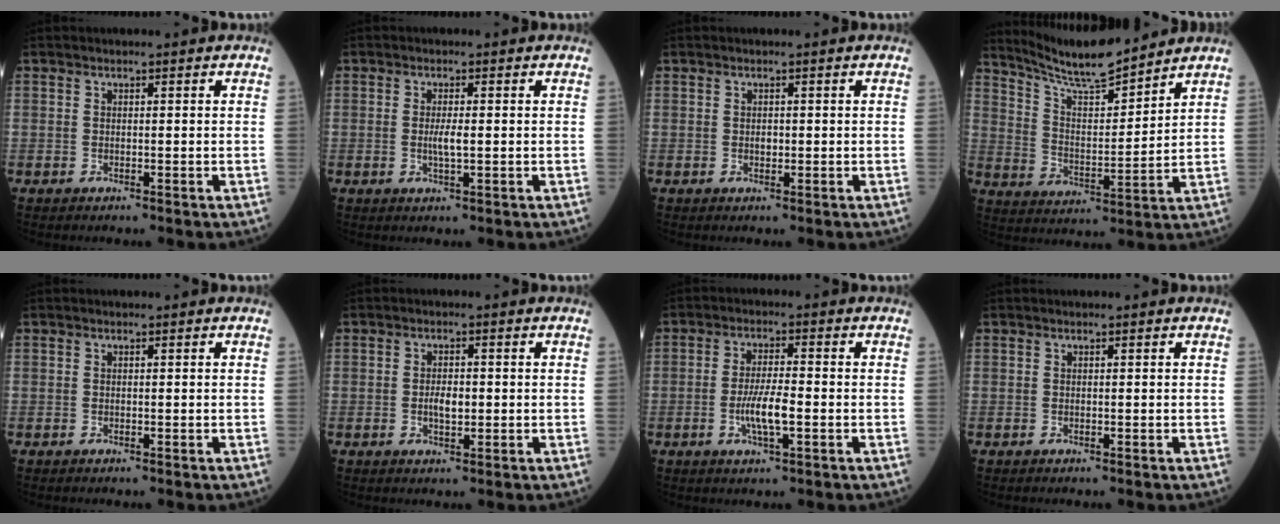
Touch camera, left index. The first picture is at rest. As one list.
[{"total": 2.3, "force": [-0.1, 0.2, 2.2], "torque": [-0.047, -0.003, -0.001]}, {"total": 1.4, "force": [0.0, 0.8, 1.2], "torque": [-0.021, 0.000, 0.002]}, {"total": 12.0, "force": [11.2, 0.7, 4.2], "torque": [-0.085, 0.002, 0.204]}, {"total": 0.0}, {"total": 2.7, "force": [-0.3, 1.2, 2.5], "torque": [-0.048, 0.001, -0.004]}, {"total": 5.4, "force": [-1.4, 0.8, 5.1], "torque": [-0.103, -0.004, -0.026]}, {"total": 0.0}]